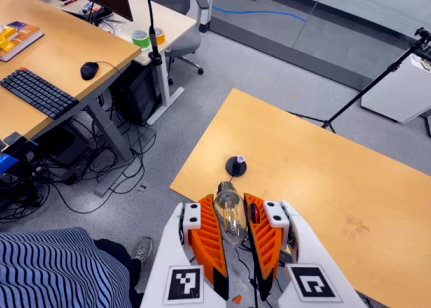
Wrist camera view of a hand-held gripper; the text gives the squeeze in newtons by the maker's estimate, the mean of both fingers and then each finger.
{"total": 19.9, "left": 23.7, "right": 16.0}